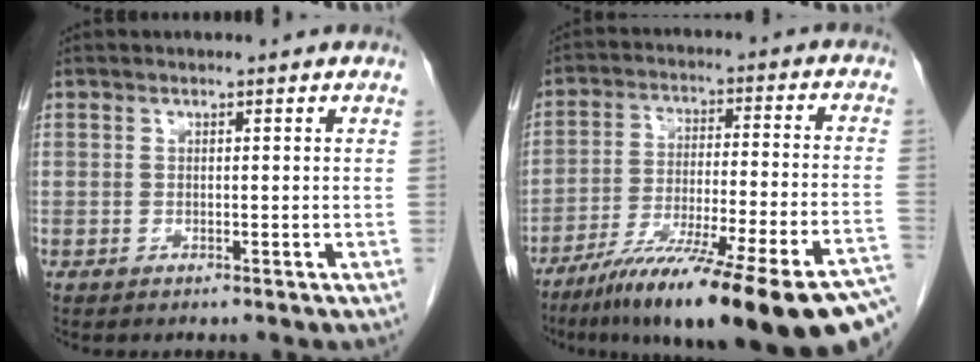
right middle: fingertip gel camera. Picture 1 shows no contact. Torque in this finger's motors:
{"motor_torque": [1.08, -1.05, 0.85, 0.21]}